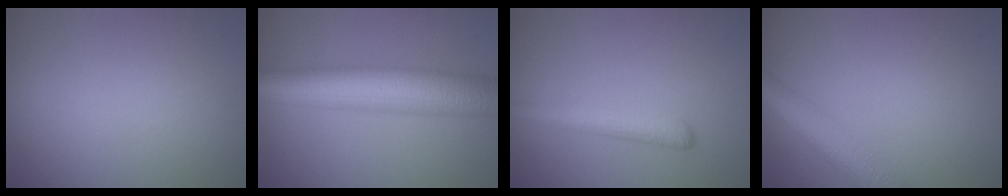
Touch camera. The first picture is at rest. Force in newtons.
{"total": 10.0, "press": 10.0, "slide": 0.2}
{"total": 2.9, "press": 2.9, "slide": 0.1}
{"total": 5.1, "press": 5.1, "slide": 0.2}